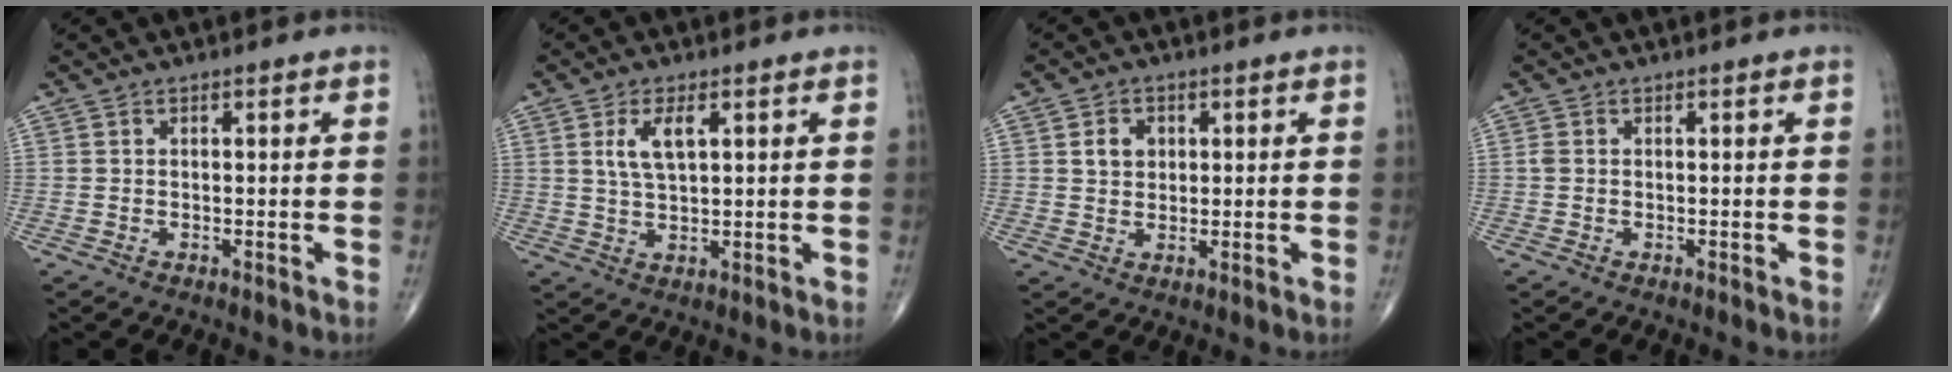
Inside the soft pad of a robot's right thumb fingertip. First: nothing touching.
{"total": 5.4, "force": [1.9, 2.2, 4.6], "torque": [-0.088, -0.005, 0.040]}
{"total": 3.9, "force": [1.1, 3.1, 2.1], "torque": [-0.018, -0.003, 0.018]}
{"total": 0.8, "force": [0.0, 0.6, 0.5], "torque": [-0.013, -0.001, -0.002]}